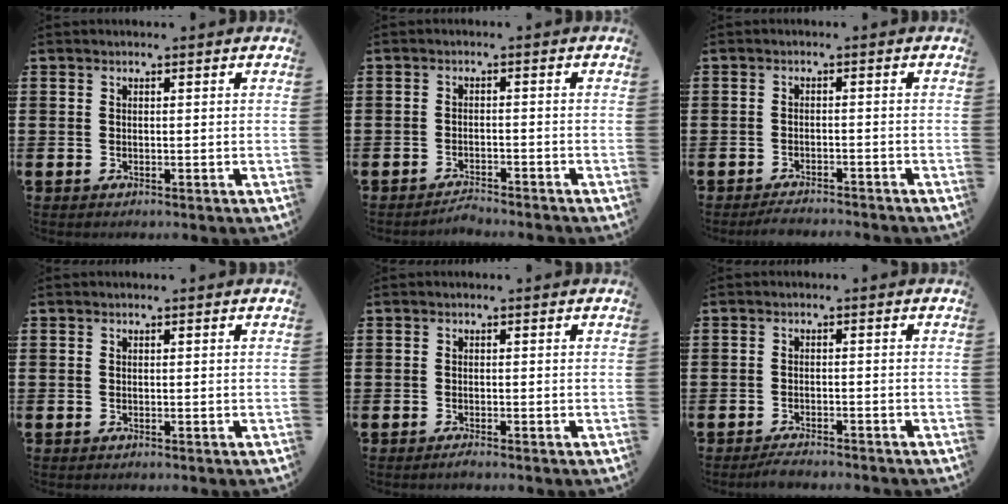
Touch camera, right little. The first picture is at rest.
{"total": 1.8, "force": [-1.8, -0.1, 0.1], "torque": [-0.005, 0.006, -0.037]}
{"total": 1.8, "force": [-1.8, 0.0, 0.2], "torque": [-0.008, 0.004, -0.036]}
{"total": 0.0}
{"total": 0.6, "force": [-0.4, 0.0, 0.4], "torque": [-0.007, -0.002, -0.008]}
{"total": 1.7, "force": [-1.7, 0.0, 0.4], "torque": [-0.010, 0.004, -0.033]}